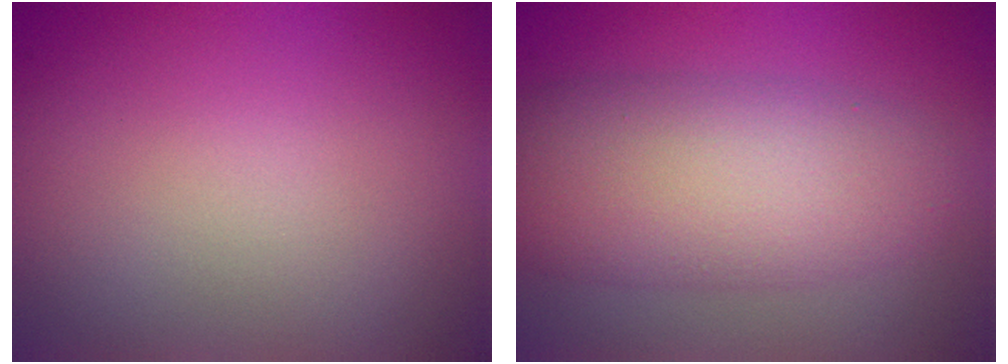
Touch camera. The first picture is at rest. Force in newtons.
{"total": 7.8, "press": 7.8, "slide": 0.2}